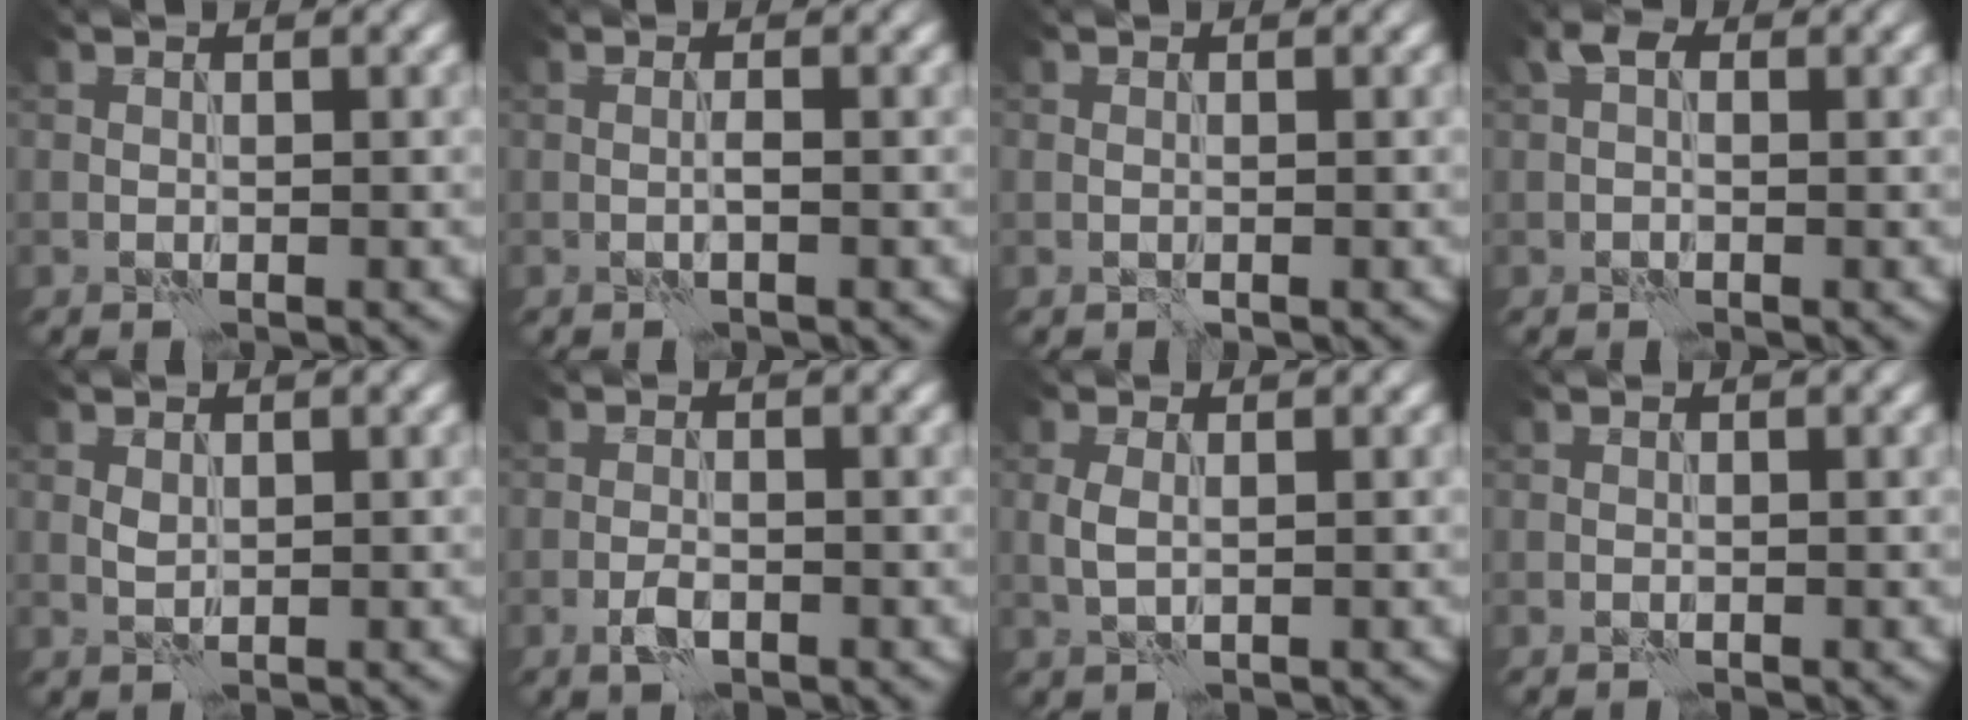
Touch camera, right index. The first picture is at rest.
{"total": 0.8, "force": [-0.4, 0.0, 0.7], "torque": [-0.014, 0.000, -0.009]}
{"total": 0.0}
{"total": 1.4, "force": [0.2, 0.9, 1.1], "torque": [-0.018, 0.008, -0.004]}
{"total": 0.9, "force": [0.4, 0.5, 0.6], "torque": [-0.014, 0.000, 0.011]}
{"total": 1.7, "force": [-0.9, 0.7, 1.2], "torque": [-0.025, 0.000, -0.021]}
{"total": 1.6, "force": [0.1, 0.8, 1.4], "torque": [-0.034, 0.000, 0.004]}
{"total": 0.0}